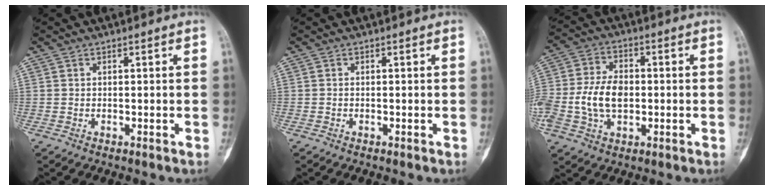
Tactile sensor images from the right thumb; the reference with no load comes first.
{"total": 0.0}
{"total": 10.8, "force": [-1.2, 7.2, 8.1], "torque": [-0.152, 0.016, -0.023]}